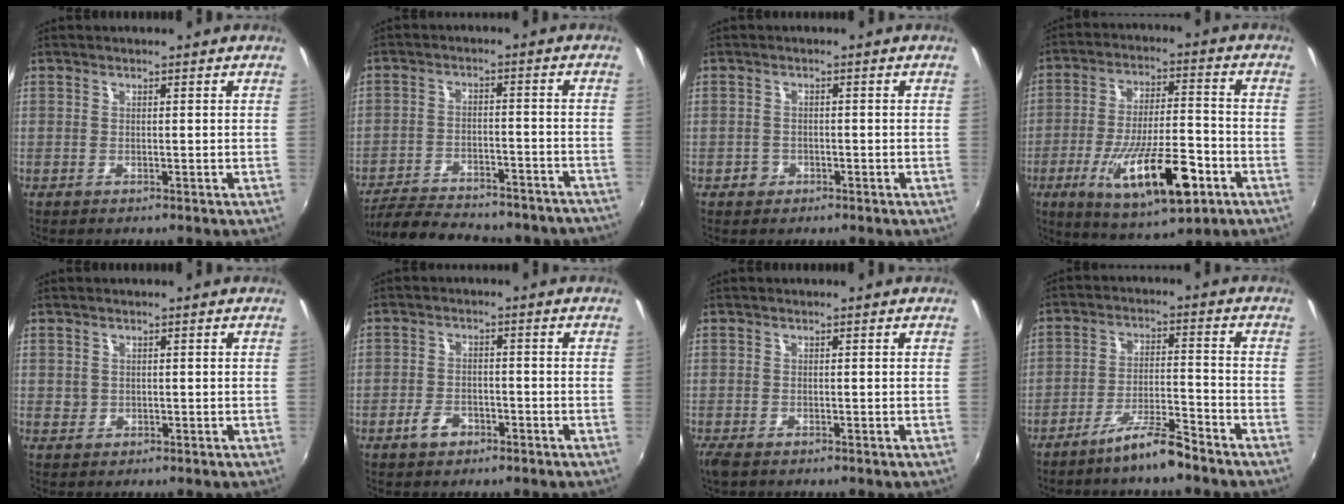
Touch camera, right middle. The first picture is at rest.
{"total": 23.3, "force": [-20.2, 7.1, 9.1], "torque": [-0.187, -0.002, -0.258]}
{"total": 1.9, "force": [-1.0, 1.6, 0.3], "torque": [-0.007, 0.001, -0.014]}
{"total": 17.5, "force": [-7.6, 5.6, 14.7], "torque": [-0.270, -0.020, -0.115]}
{"total": 0.8, "force": [0.0, 0.7, 0.1], "torque": [0.000, -0.001, -0.001]}
{"total": 4.0, "force": [-2.5, 2.4, 2.1], "torque": [-0.050, 0.002, -0.041]}
{"total": 2.4, "force": [-1.8, 0.7, 1.5], "torque": [-0.031, -0.013, -0.031]}
{"total": 7.1, "force": [-5.9, 0.5, 3.9], "torque": [-0.083, 0.003, -0.103]}